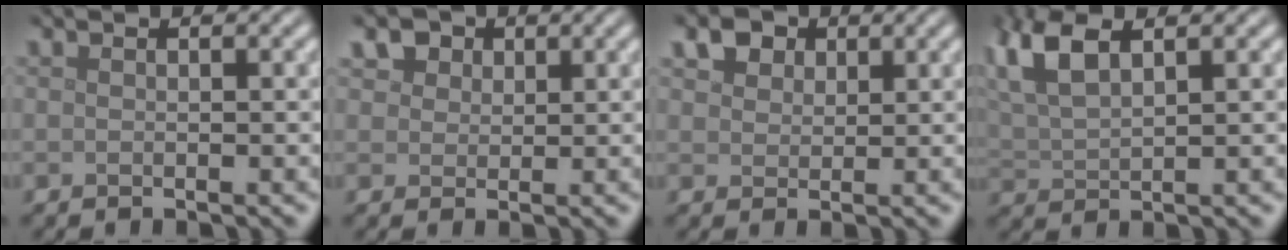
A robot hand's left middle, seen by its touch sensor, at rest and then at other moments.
{"total": 4.9, "force": [2.9, 3.3, 2.3], "torque": [-0.059, 0.007, 0.040]}
{"total": 3.4, "force": [2.1, 2.1, 1.4], "torque": [-0.033, -0.002, 0.038]}
{"total": 5.8, "force": [3.2, 2.4, 4.2], "torque": [-0.102, 0.017, 0.062]}